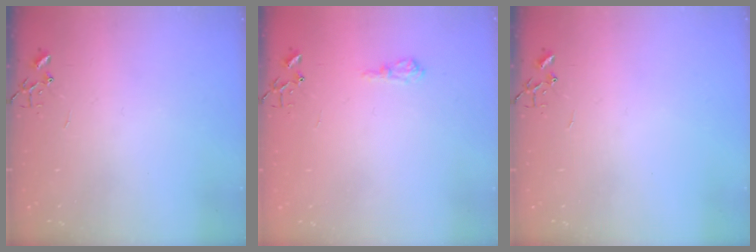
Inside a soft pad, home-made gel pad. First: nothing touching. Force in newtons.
{"total": 7.1, "press": 7.1, "slide": 0.9}
{"total": 0.0}